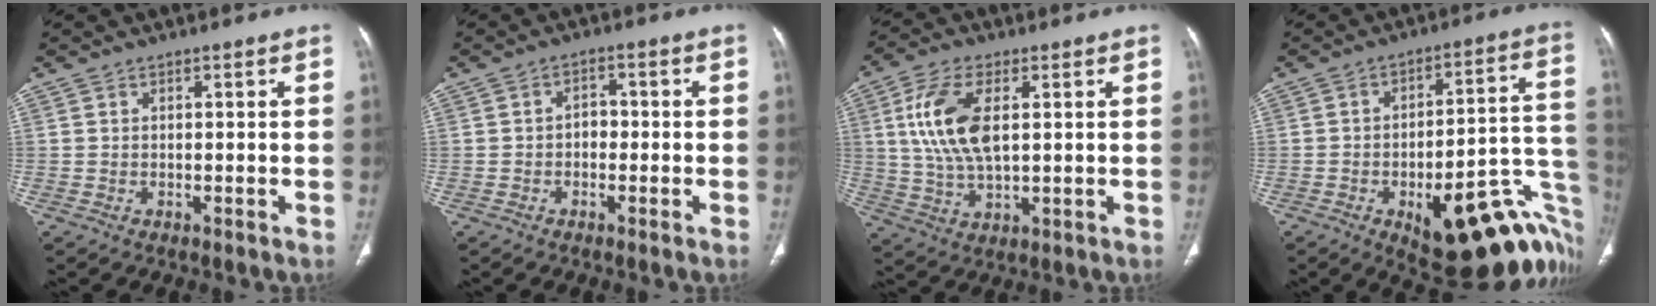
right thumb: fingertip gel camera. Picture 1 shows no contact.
{"total": 2.7, "force": [-0.6, 2.0, 1.7], "torque": [-0.012, 0.012, -0.016]}
{"total": 11.9, "force": [2.6, 5.8, 10.1], "torque": [-0.210, -0.003, 0.053]}
{"total": 27.2, "force": [-10.0, 10.3, 23.1], "torque": [-0.216, 0.055, -0.118]}